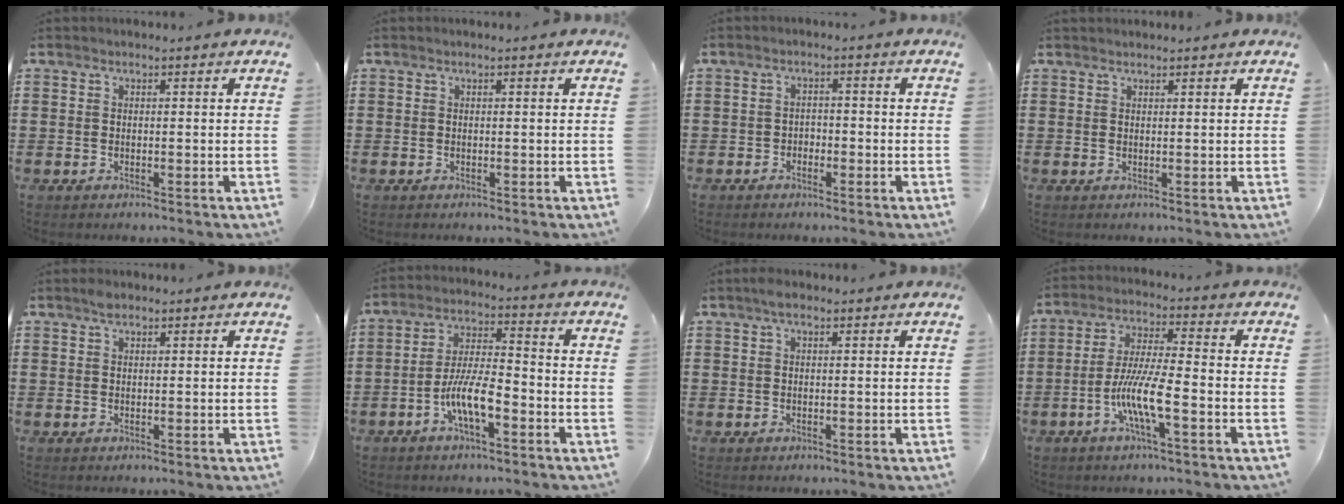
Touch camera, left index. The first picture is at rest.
{"total": 0.0}
{"total": 1.6, "force": [-1.4, 0.8, 0.1], "torque": [-0.009, 0.002, -0.032]}
{"total": 0.8, "force": [0.8, 0.2, -0.1], "torque": [-0.001, 0.000, 0.016]}
{"total": 1.3, "force": [0.9, 0.6, 0.7], "torque": [-0.008, 0.000, 0.015]}
{"total": 8.3, "force": [-3.5, 2.5, 7.1], "torque": [-0.158, -0.003, -0.072]}
{"total": 1.6, "force": [0.8, 0.7, 1.1], "torque": [-0.025, 0.006, 0.013]}
{"total": 8.5, "force": [-3.6, 1.3, 7.5], "torque": [-0.164, -0.009, -0.077]}